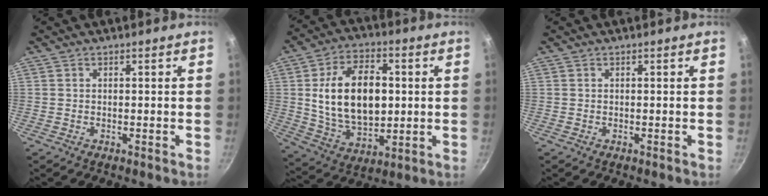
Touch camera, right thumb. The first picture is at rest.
{"total": 18.3, "force": [1.8, 11.5, 14.2], "torque": [-0.222, 0.000, 0.038]}
{"total": 0.0}